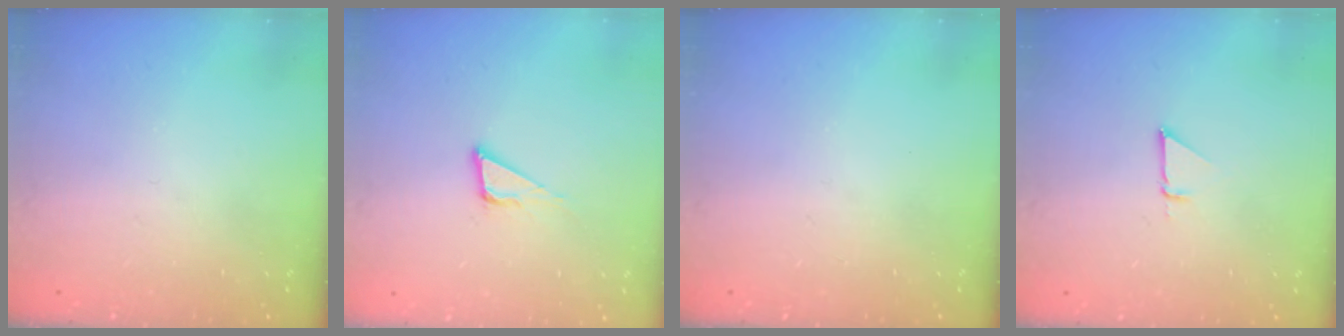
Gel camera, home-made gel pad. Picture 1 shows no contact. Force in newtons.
{"total": 5.5, "press": 4.7, "slide": 2.8}
{"total": 0.0}
{"total": 2.5, "press": 2.5, "slide": 0.1}